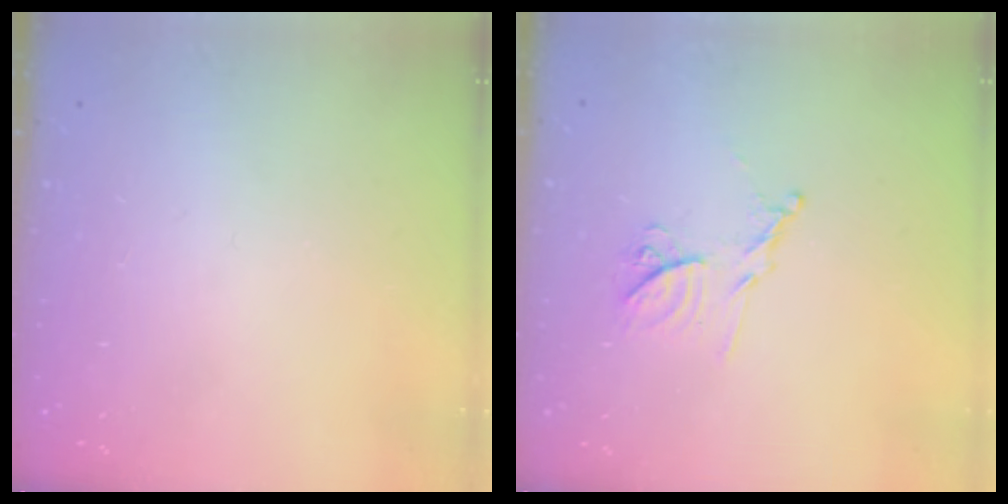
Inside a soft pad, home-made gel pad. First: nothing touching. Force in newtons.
{"total": 11.0, "press": 11.0, "slide": 0.4}